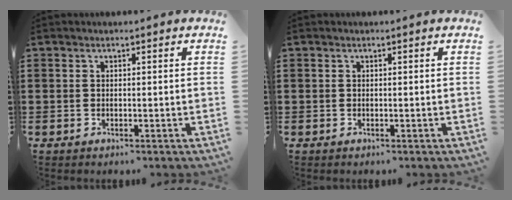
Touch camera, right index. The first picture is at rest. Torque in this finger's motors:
{"motor_torque": [0.19, 0.48, 0.00, -0.01]}